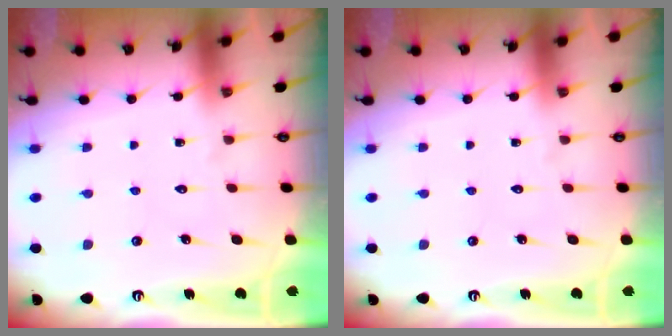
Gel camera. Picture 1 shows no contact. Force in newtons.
{"total": 0.0}